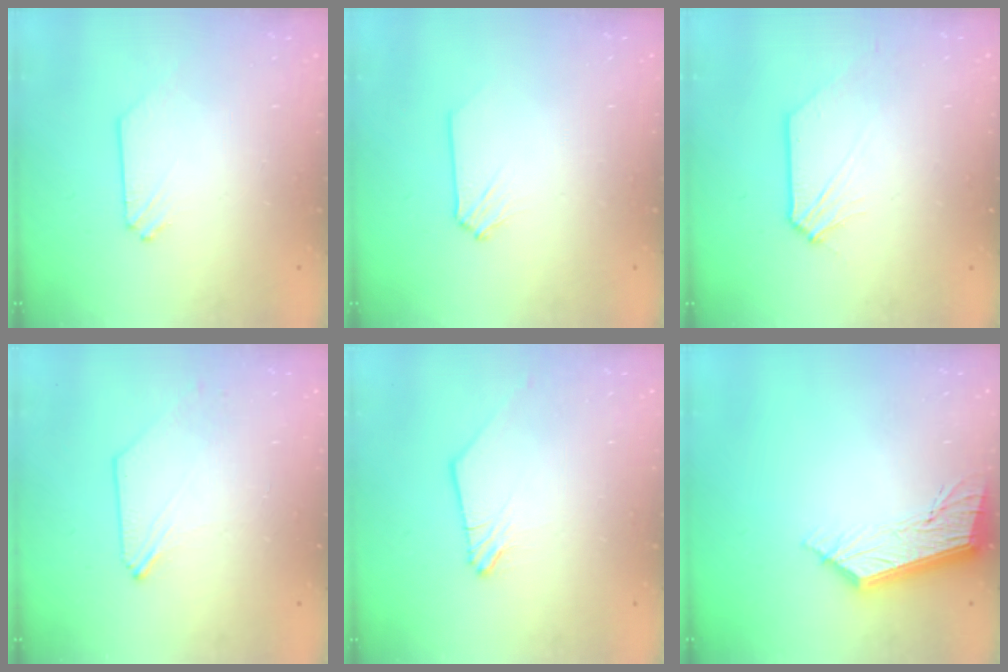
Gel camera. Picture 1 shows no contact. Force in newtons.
{"total": 0.0}
{"total": 1.0, "press": 1.0, "slide": 0.1}
{"total": 0.0}
{"total": 0.6, "press": 0.6, "slide": 0.2}
{"total": 12.6, "press": 12.6, "slide": 0.5}